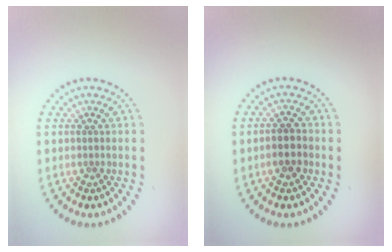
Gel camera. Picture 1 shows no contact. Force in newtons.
{"total": 2.3, "press": 2.2, "slide": 0.6}